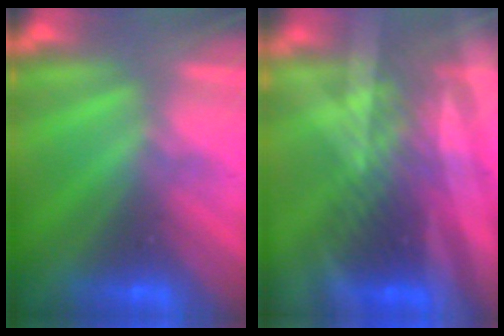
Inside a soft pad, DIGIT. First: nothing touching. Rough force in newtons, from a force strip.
{"total": 3.1}